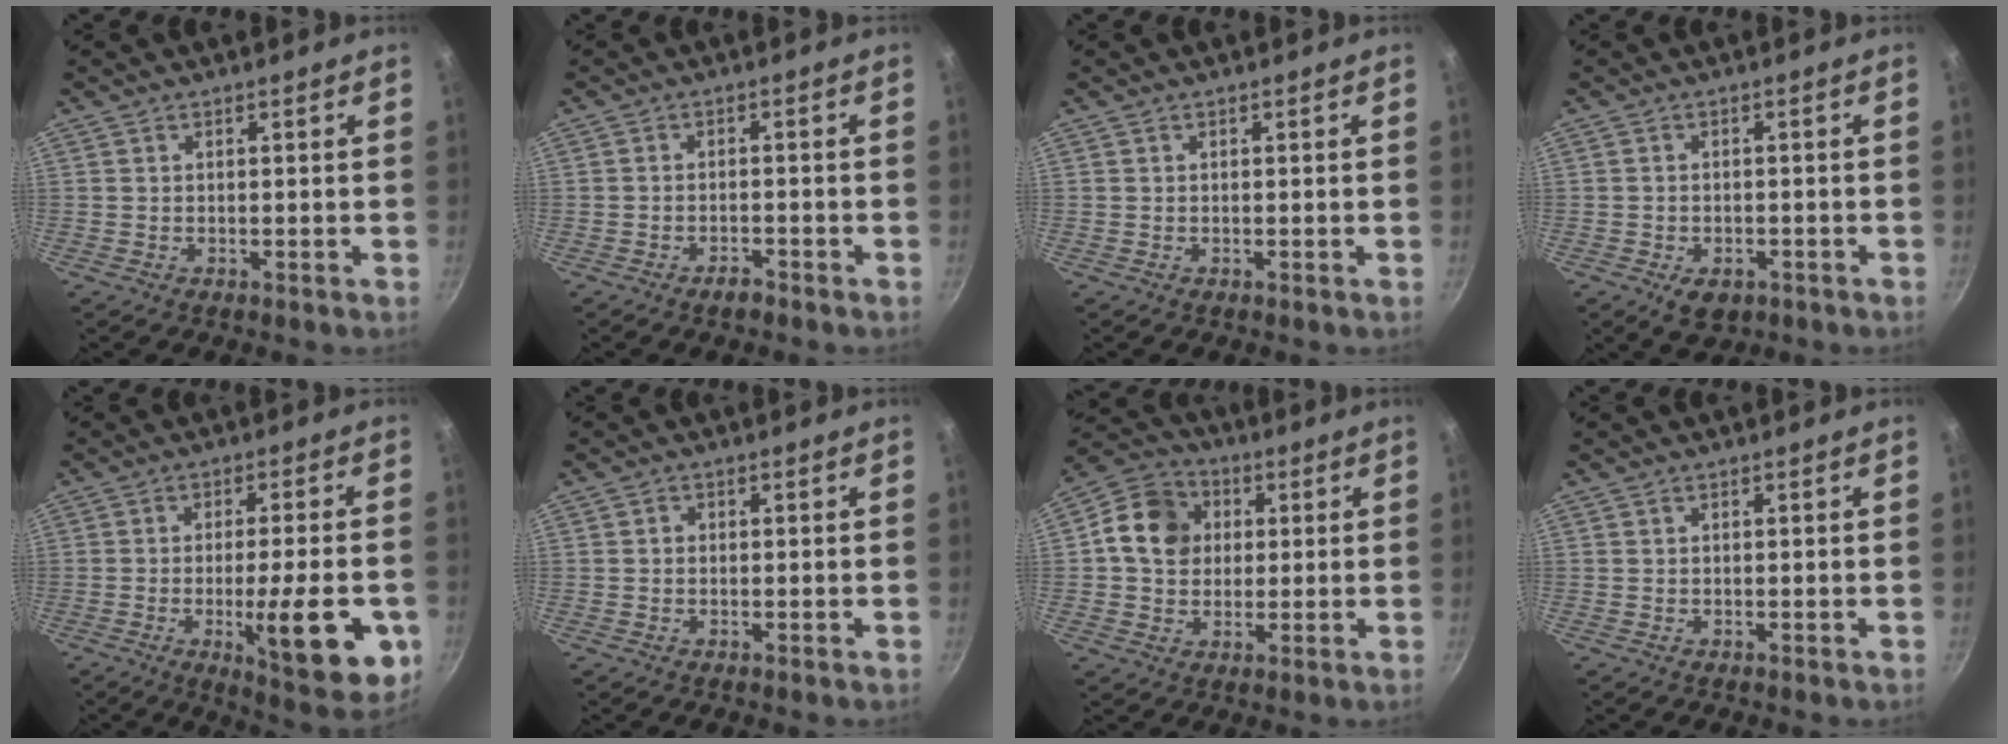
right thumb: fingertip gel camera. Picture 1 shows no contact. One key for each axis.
{"total": 2.3, "fx": -1.9, "fy": 0.8, "fz": 1.1, "tx": -0.018, "ty": 0.018, "tz": -0.027}
{"total": 0.0}
{"total": 4.9, "fx": -2.2, "fy": 3.2, "fz": 3.0, "tx": -0.039, "ty": 0.010, "tz": -0.025}
{"total": 16.8, "fx": -4.6, "fy": 4.3, "fz": 15.6, "tx": -0.194, "ty": 0.002, "tz": -0.059}
{"total": 0.9, "fx": 0.0, "fy": 0.8, "fz": 0.4, "tx": -0.005, "ty": 0.005, "tz": -0.001}
{"total": 11.5, "fx": 2.0, "fy": 9.7, "fz": 5.8, "tx": -0.076, "ty": 0.010, "tz": 0.015}
{"total": 0.0}